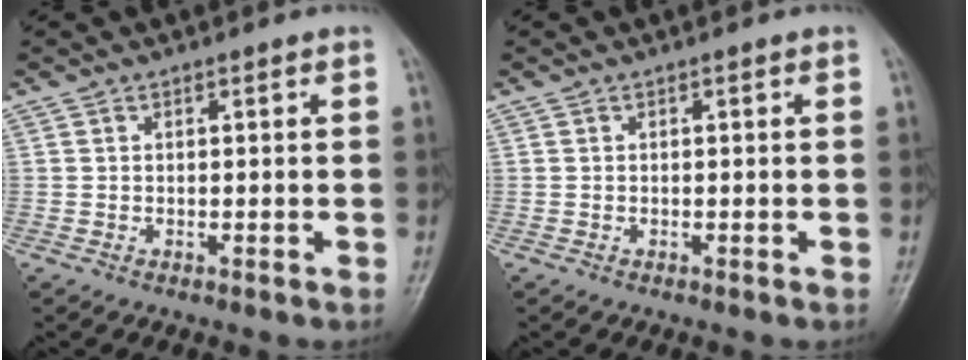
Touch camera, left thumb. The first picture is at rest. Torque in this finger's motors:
{"motor_torque": [0.01, 0.01, 0.03, -0.05, 0.00]}